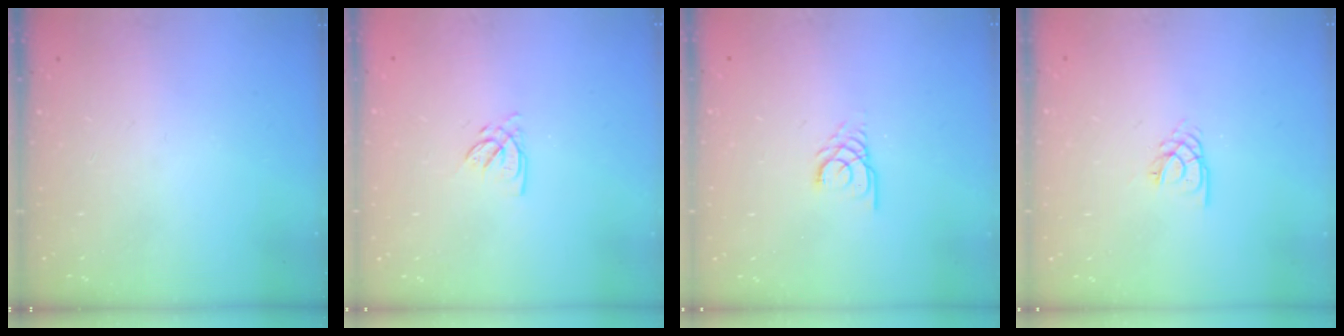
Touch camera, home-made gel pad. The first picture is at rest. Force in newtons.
{"total": 2.5, "press": 2.5, "slide": 0.3}
{"total": 3.0, "press": 3.0, "slide": 0.3}
{"total": 2.8, "press": 2.7, "slide": 0.3}